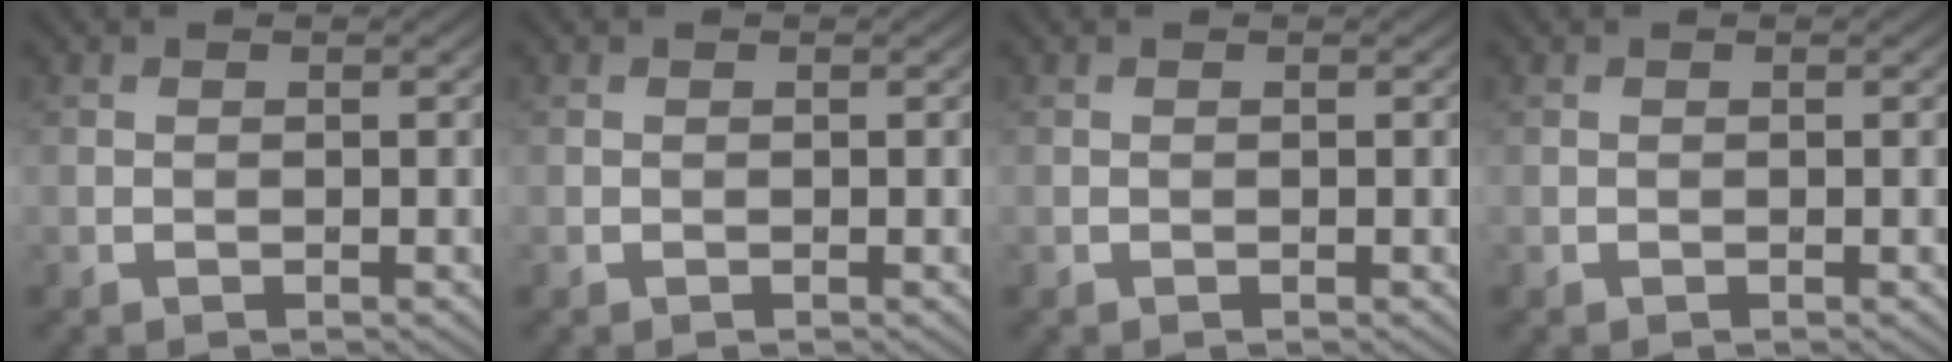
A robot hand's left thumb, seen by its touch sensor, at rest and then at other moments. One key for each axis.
{"total": 0.0}
{"total": 0.0}
{"total": 0.0}